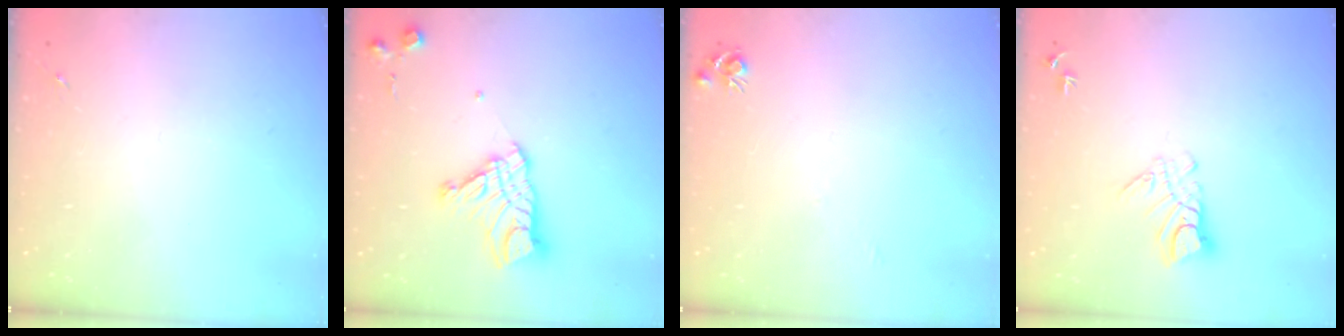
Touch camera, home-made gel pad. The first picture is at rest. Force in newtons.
{"total": 14.5, "press": 14.5, "slide": 1.3}
{"total": 5.1, "press": 5.0, "slide": 0.7}
{"total": 8.5, "press": 8.5, "slide": 0.9}